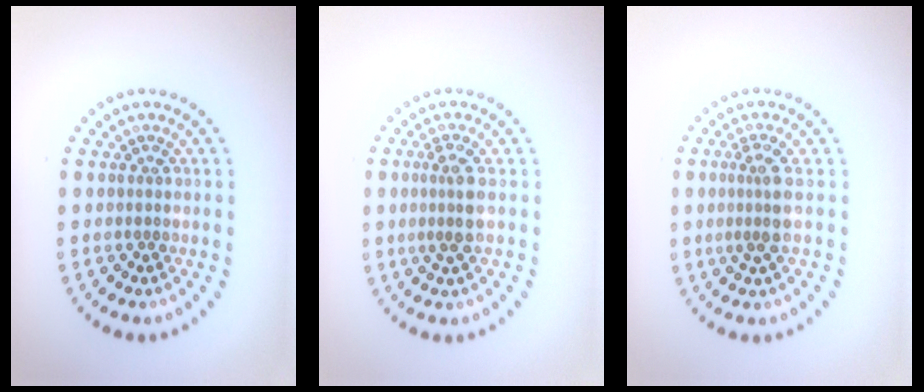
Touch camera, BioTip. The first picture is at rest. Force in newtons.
{"total": 2.2, "press": 1.8, "slide": 1.2}
{"total": 2.3, "press": 1.7, "slide": 1.5}